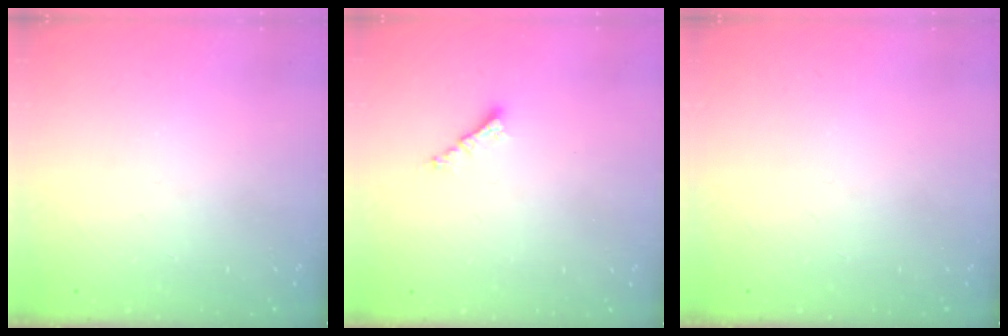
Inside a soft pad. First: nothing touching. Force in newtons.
{"total": 2.0, "press": 2.0, "slide": 0.4}
{"total": 0.0}